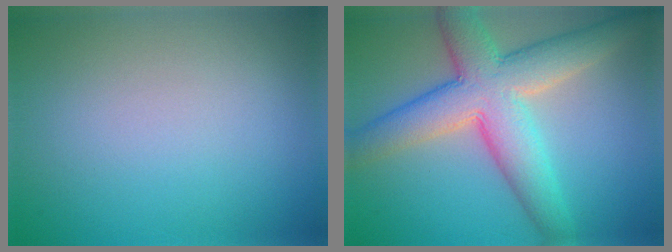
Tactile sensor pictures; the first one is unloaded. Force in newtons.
{"total": 8.7, "press": 8.6, "slide": 0.4}